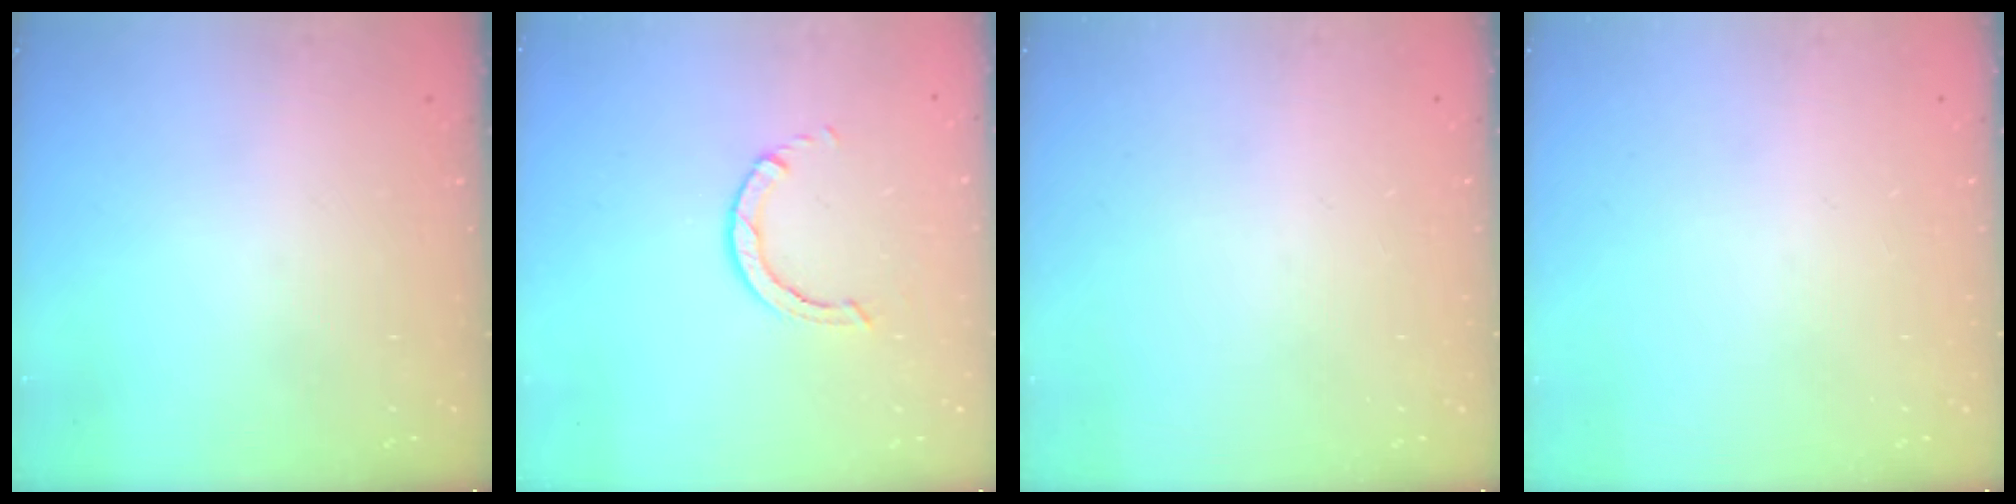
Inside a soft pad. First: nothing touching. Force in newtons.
{"total": 3.2, "press": 3.2, "slide": 0.4}
{"total": 0.0}
{"total": 0.0}